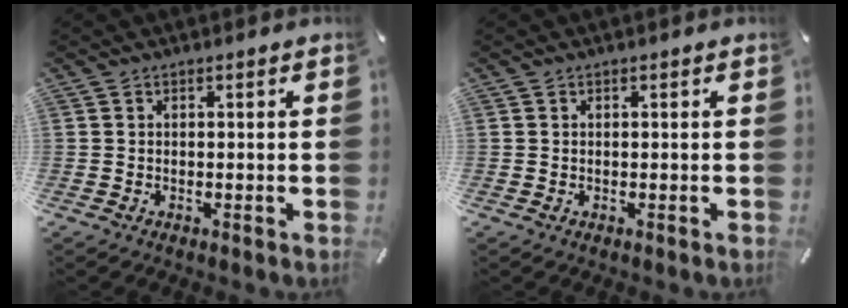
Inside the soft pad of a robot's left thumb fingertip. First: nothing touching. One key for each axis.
{"total": 0.0}